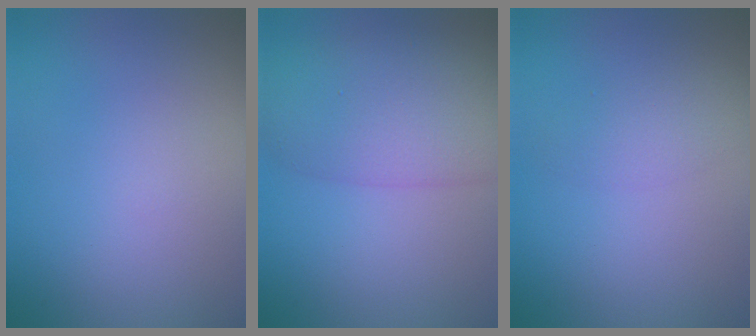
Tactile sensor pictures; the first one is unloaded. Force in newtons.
{"total": 7.6, "press": 7.6, "slide": 0.2}
{"total": 1.8, "press": 1.8, "slide": 0.1}